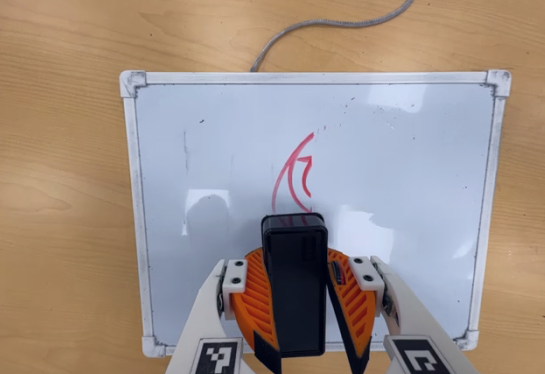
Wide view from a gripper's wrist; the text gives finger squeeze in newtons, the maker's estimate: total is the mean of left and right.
{"total": 12.0, "left": 11.8, "right": 12.1}